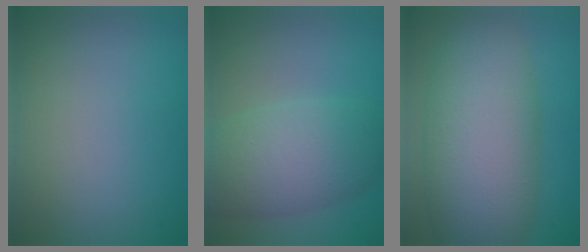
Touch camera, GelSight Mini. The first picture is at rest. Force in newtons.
{"total": 6.8, "press": 6.8, "slide": 0.2}
{"total": 10.9, "press": 10.9, "slide": 0.3}